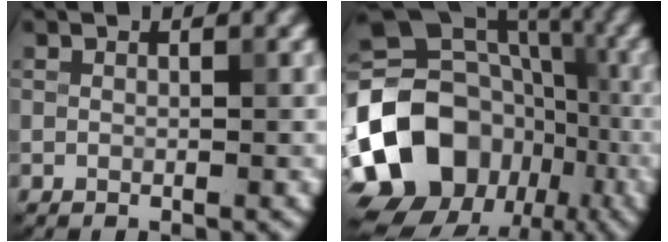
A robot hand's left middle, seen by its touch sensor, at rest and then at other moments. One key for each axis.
{"total": 17.3, "fx": -6.1, "fy": 13.8, "fz": 8.5, "tx": -0.179, "ty": 0.013, "tz": -0.113}